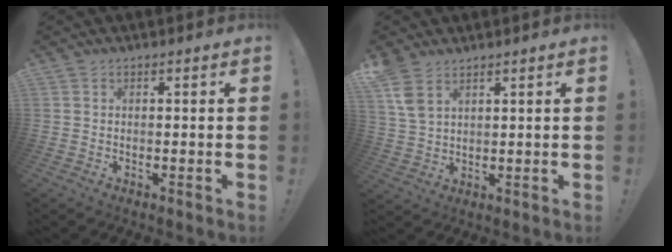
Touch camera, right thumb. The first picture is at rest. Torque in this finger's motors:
{"motor_torque": [0.28, 0.62, 0.05, 0.05, 0.01]}